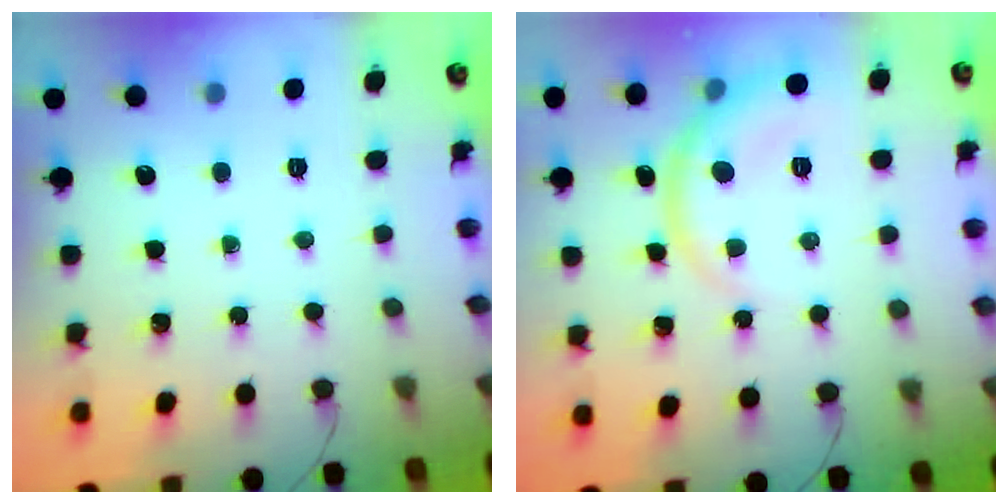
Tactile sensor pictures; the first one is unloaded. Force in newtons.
{"total": 7.4, "press": 7.3, "slide": 0.9}